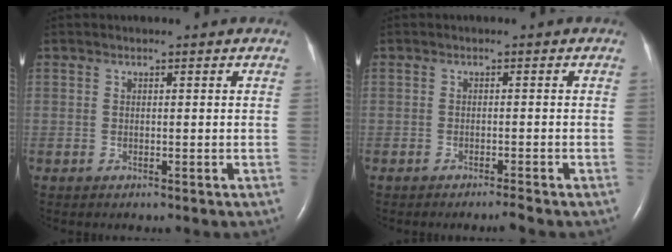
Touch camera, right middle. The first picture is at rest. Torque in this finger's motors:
{"motor_torque": [-0.21, -0.04, 0.04, 0.02]}